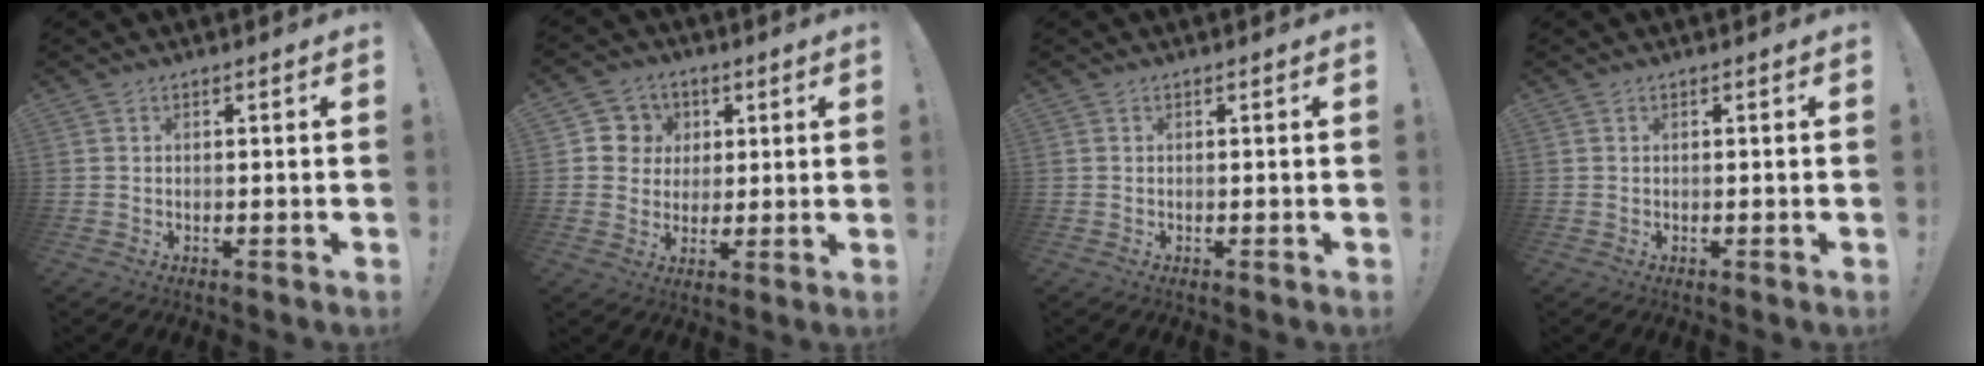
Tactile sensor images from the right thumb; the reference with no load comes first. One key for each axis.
{"total": 8.3, "fx": 1.4, "fy": 8.1, "fz": 1.0, "tx": -0.004, "ty": -0.010, "tz": 0.032}
{"total": 0.0}
{"total": 0.0}